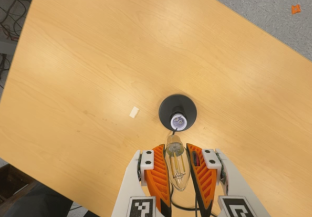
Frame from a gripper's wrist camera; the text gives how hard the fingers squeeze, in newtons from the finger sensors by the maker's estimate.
{"total": 20.5, "left": 22.1, "right": 19.0}